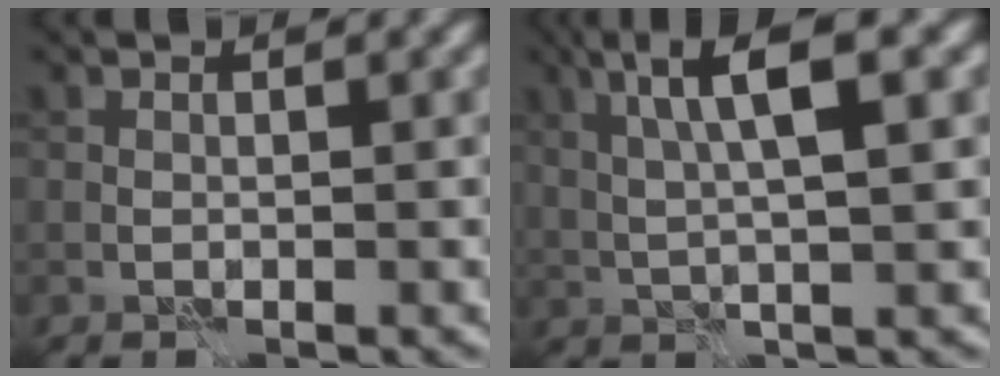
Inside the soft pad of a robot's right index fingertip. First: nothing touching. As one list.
[{"total": 6.3, "force": [2.2, 1.1, 5.8], "torque": [-0.105, 0.012, 0.037]}]